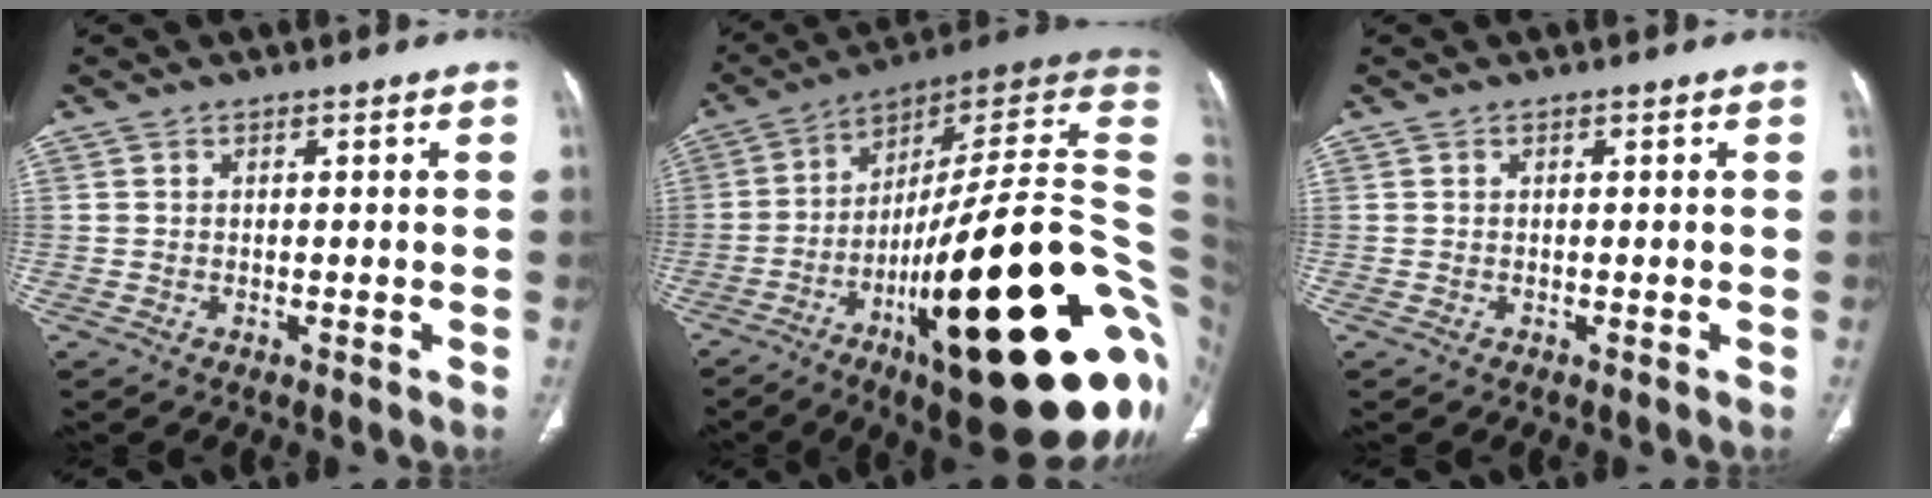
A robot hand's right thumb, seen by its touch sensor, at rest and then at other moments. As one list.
[{"total": 38.6, "force": [-8.9, 9.8, 36.2], "torque": [-0.442, 0.048, -0.138]}, {"total": 0.0}]